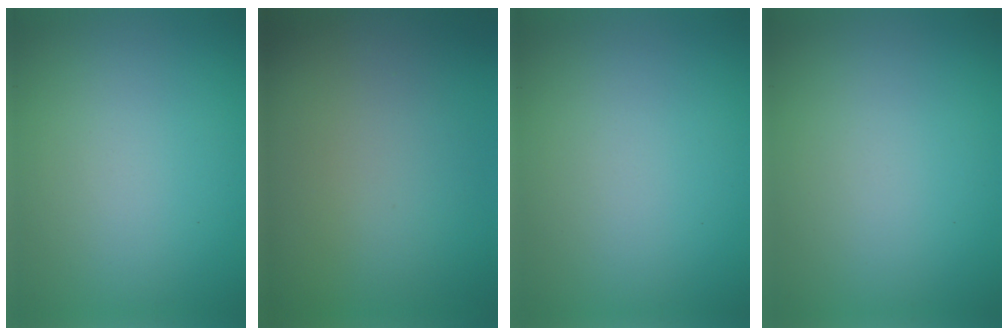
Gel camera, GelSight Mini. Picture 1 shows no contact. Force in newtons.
{"total": 0.0}
{"total": 0.0}
{"total": 0.0}